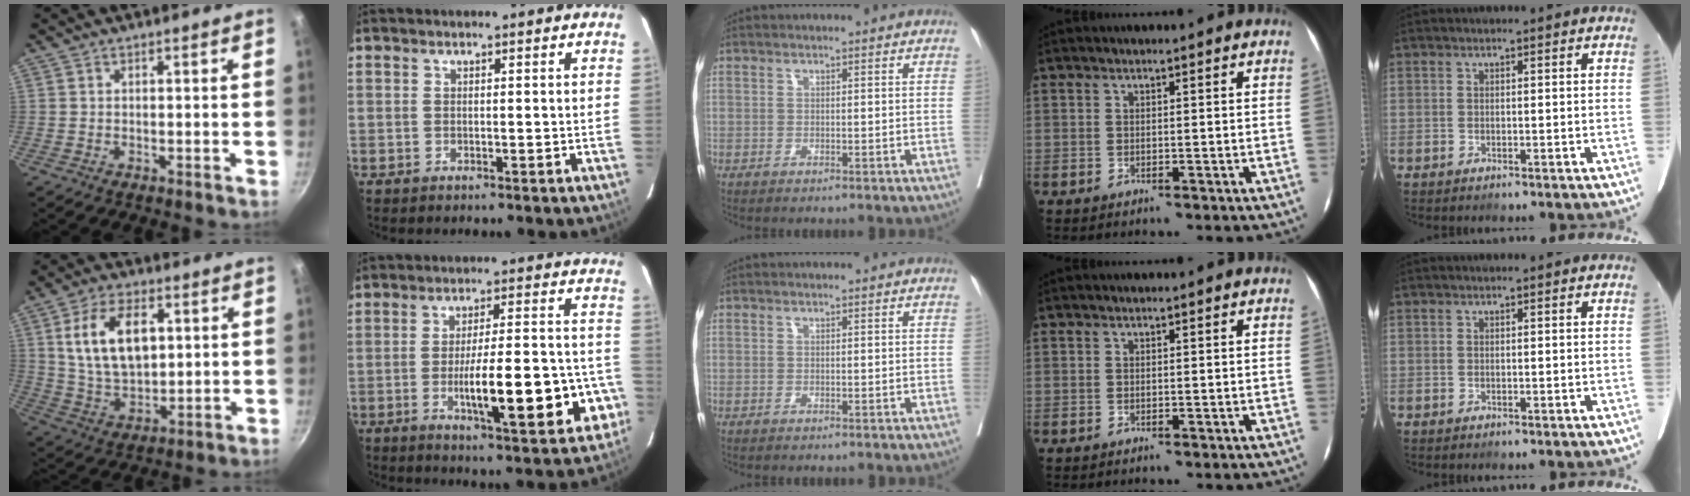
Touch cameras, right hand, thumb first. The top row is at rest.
{"thumb": {"total": 14.5, "force": [3.9, 8.5, 11.1], "torque": [-0.185, -0.012, 0.081]}, "index": {"total": 16.3, "force": [-4.7, 3.2, 15.3], "torque": [-0.207, 0.014, -0.060]}}